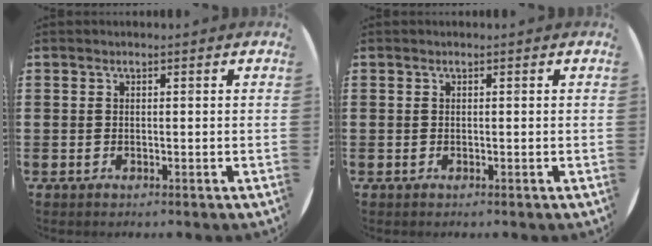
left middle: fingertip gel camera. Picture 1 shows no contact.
{"total": 0.0}